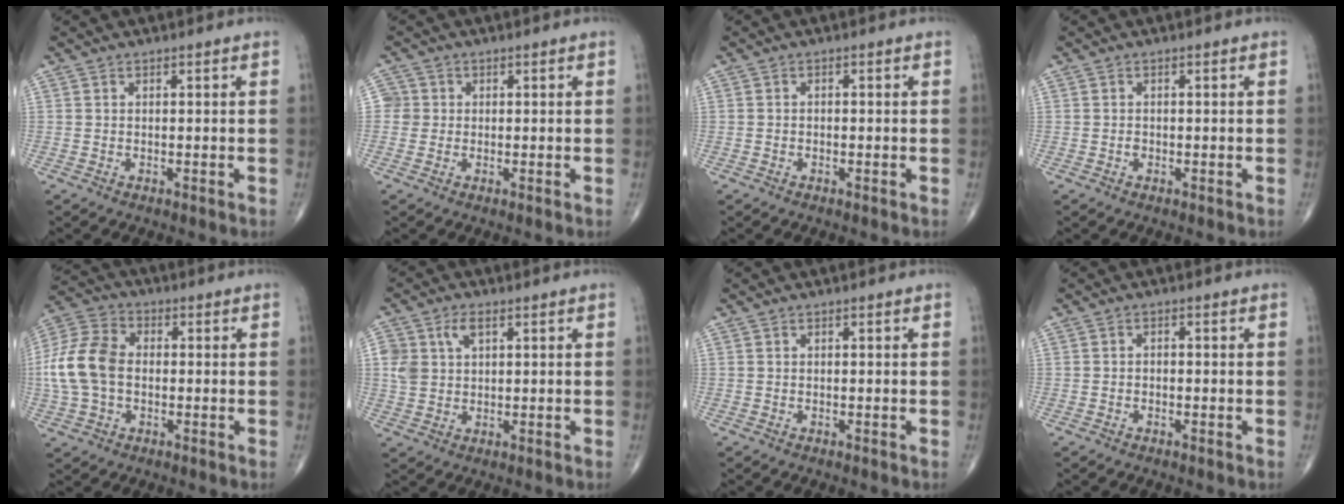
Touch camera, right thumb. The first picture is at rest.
{"total": 2.7, "force": [0.1, 2.6, 0.1], "torque": [0.021, 0.008, -0.003]}
{"total": 0.6, "force": [-0.2, 0.4, 0.4], "torque": [-0.006, 0.003, -0.007]}
{"total": 0.7, "force": [-0.2, 0.5, 0.3], "torque": [-0.003, 0.002, -0.006]}
{"total": 12.9, "force": [-0.6, 8.9, 9.3], "torque": [-0.195, 0.030, -0.017]}
{"total": 5.9, "force": [2.2, 3.7, 4.1], "torque": [-0.076, 0.003, 0.045]}
{"total": 0.0}
{"total": 0.9, "force": [-0.4, 0.7, 0.5], "torque": [-0.007, 0.004, -0.008]}